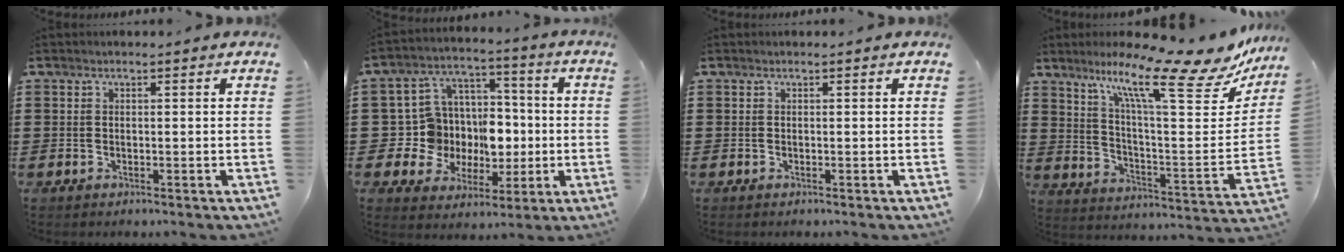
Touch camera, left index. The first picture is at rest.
{"total": 10.5, "force": [0.6, 10.1, 2.7], "torque": [-0.103, -0.021, 0.020]}
{"total": 0.0}
{"total": 15.4, "force": [10.4, 2.4, 11.1], "torque": [-0.212, -0.058, 0.165]}